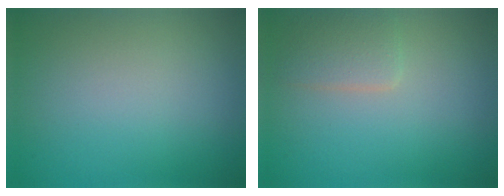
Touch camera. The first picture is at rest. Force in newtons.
{"total": 2.3, "press": 2.3, "slide": 0.1}